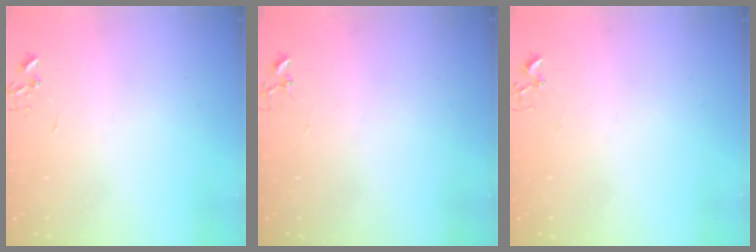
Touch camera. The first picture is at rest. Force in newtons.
{"total": 4.0, "press": 4.0, "slide": 0.3}
{"total": 3.0, "press": 2.9, "slide": 0.4}